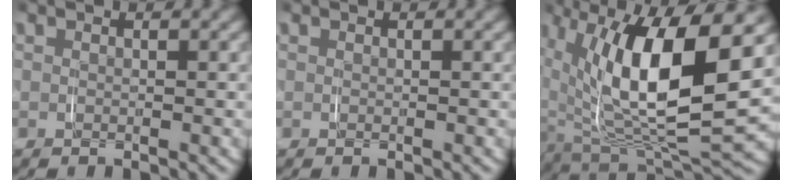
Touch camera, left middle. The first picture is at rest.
{"total": 0.0}
{"total": 16.8, "force": [1.9, 8.3, 14.5], "torque": [-0.254, -0.008, 0.045]}